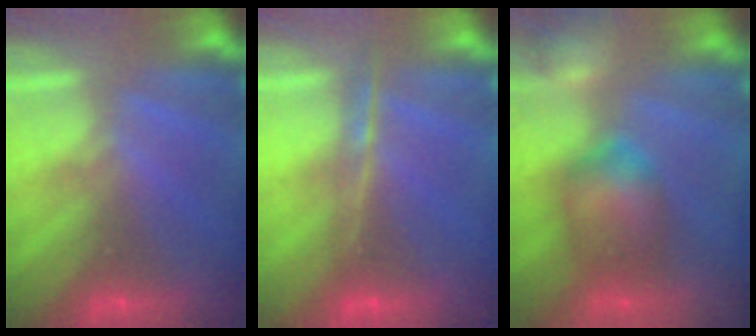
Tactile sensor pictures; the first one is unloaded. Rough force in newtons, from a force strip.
{"total": 4.8}
{"total": 6.0}